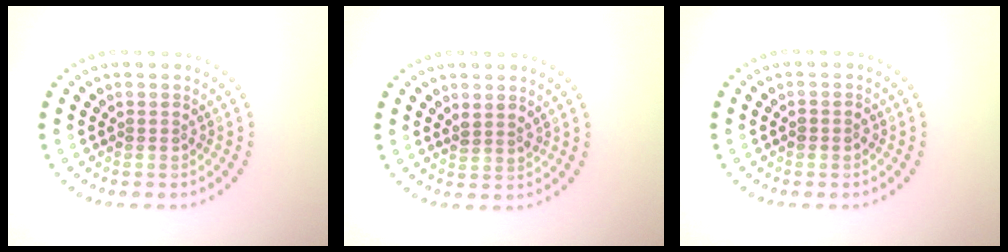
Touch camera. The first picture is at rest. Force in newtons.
{"total": 1.3, "press": 1.1, "slide": 0.7}
{"total": 0.9, "press": 0.8, "slide": 0.1}